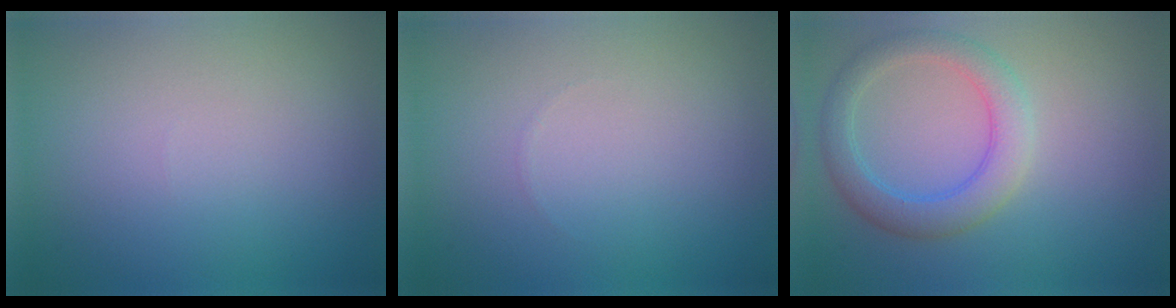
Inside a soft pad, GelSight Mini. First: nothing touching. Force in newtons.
{"total": 0.0}
{"total": 3.8, "press": 3.8, "slide": 0.2}